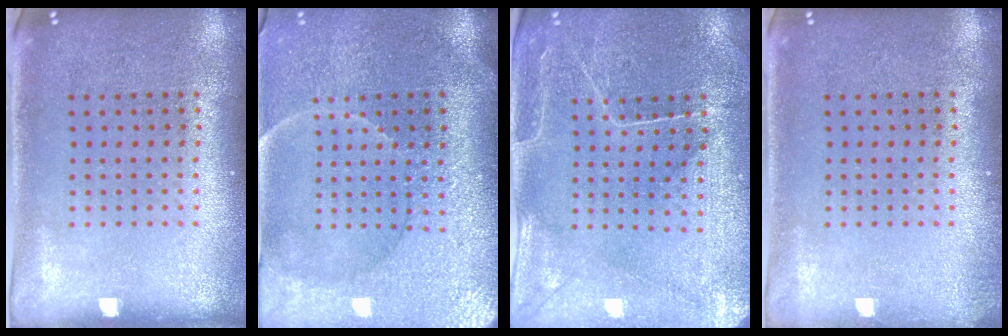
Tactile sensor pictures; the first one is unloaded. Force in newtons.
{"total": 3.8, "press": 3.6, "slide": 1.3}
{"total": 0.7, "press": 0.5, "slide": 0.4}
{"total": 0.7, "press": 0.7, "slide": 0.2}